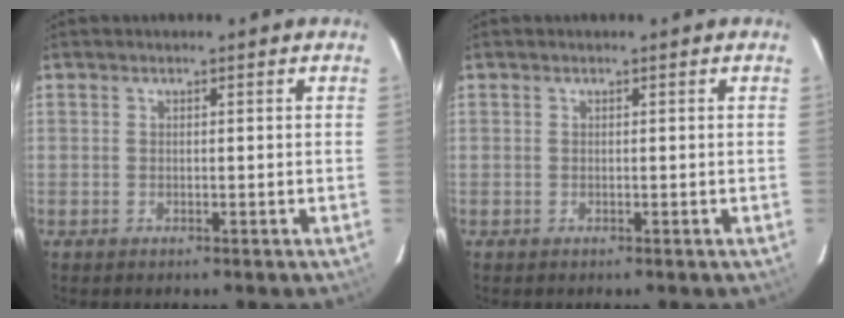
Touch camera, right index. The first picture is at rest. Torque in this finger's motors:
{"motor_torque": [0.00, 0.00, 0.02, 0.00]}